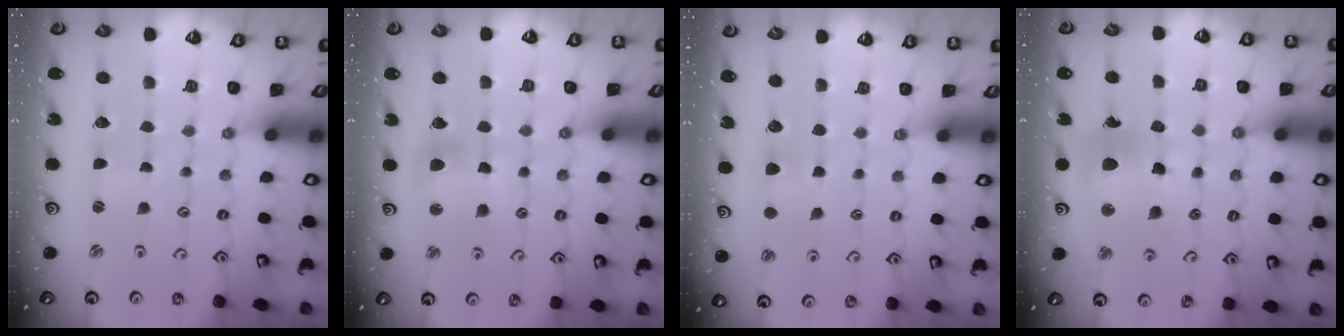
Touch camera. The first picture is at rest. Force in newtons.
{"total": 9.5, "press": 9.4, "slide": 1.0}
{"total": 4.1, "press": 4.0, "slide": 0.7}
{"total": 13.9, "press": 13.8, "slide": 1.8}